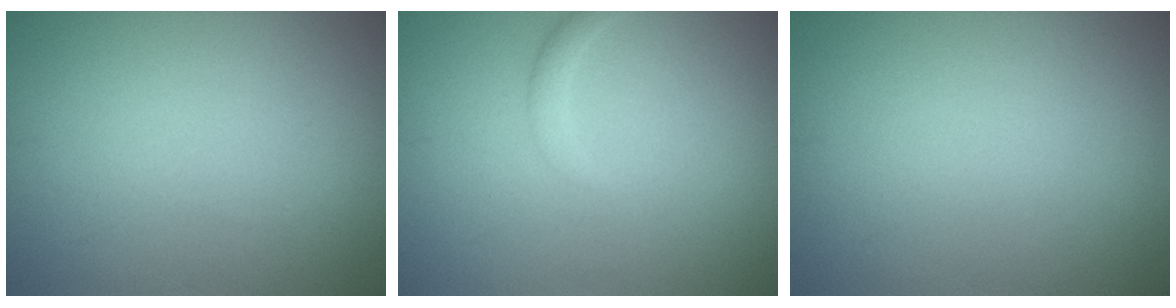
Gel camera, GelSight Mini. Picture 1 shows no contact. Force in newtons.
{"total": 1.1, "press": 1.1, "slide": 0.1}
{"total": 0.0}